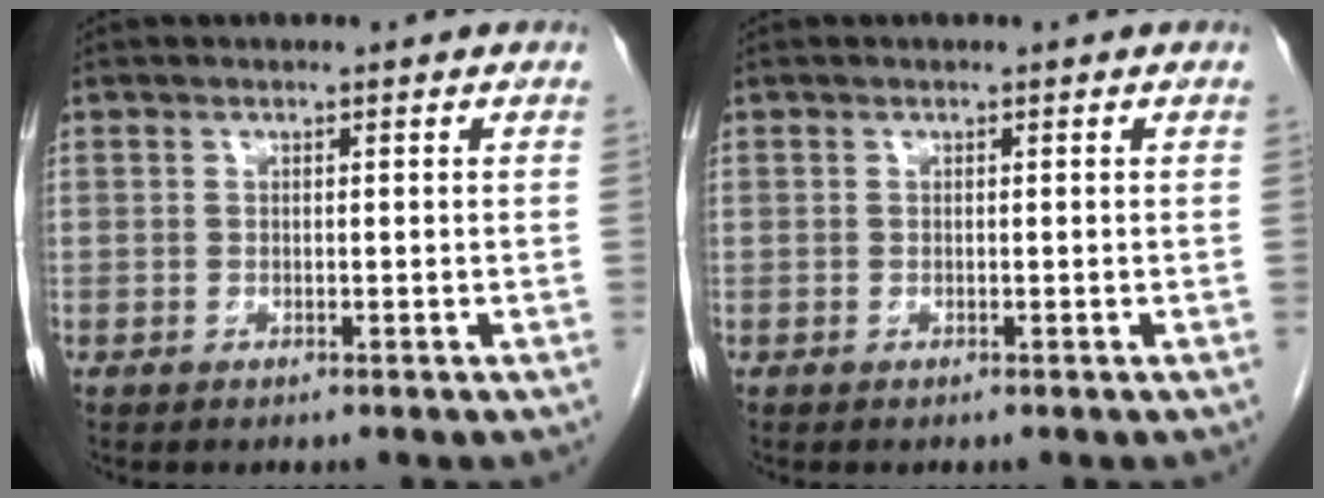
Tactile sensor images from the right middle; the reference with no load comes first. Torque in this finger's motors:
{"motor_torque": [-0.12, 0.13, 0.00, -0.01]}